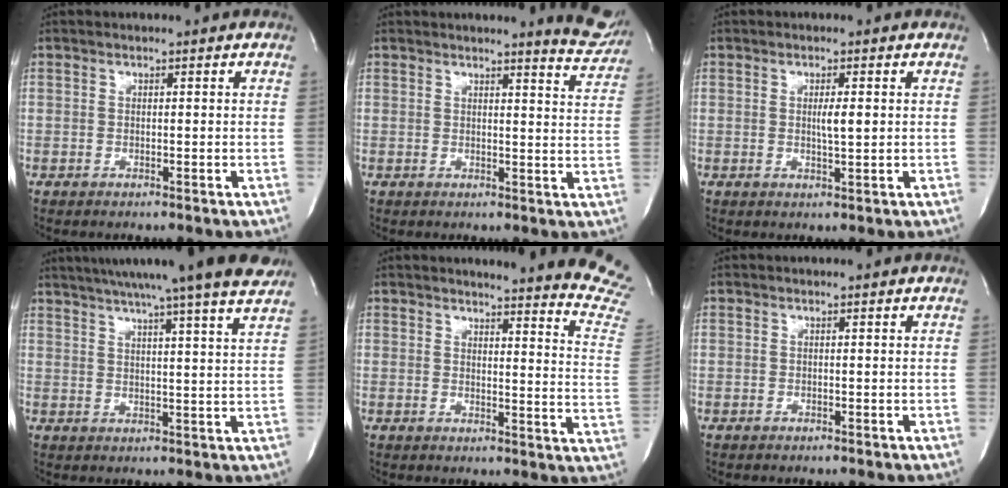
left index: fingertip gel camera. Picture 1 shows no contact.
{"total": 6.3, "force": [6.1, 0.3, 1.4], "torque": [-0.011, -0.046, 0.047]}
{"total": 2.5, "force": [0.1, 0.4, 2.5], "torque": [-0.045, -0.006, 0.001]}
{"total": 19.0, "force": [16.1, -0.9, 10.2], "torque": [-0.172, -0.005, 0.209]}
{"total": 20.1, "force": [19.1, -0.3, 6.0], "torque": [-0.065, -0.146, 0.192]}
{"total": 0.0}